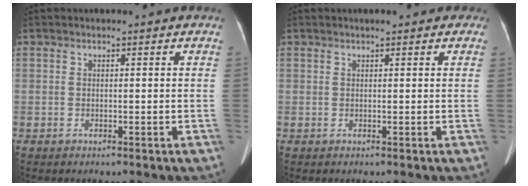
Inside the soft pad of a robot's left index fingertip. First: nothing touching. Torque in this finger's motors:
{"motor_torque": [0.25, -0.40, 0.25, 0.04]}